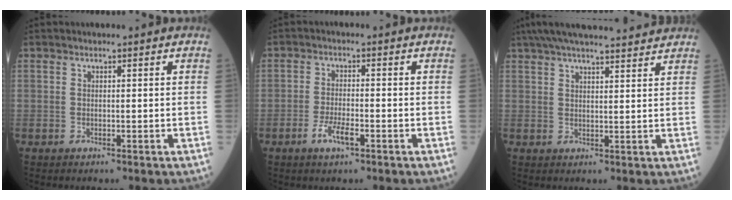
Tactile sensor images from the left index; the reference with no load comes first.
{"total": 3.7, "force": [-2.1, 0.9, 2.9], "torque": [-0.060, -0.004, -0.043]}
{"total": 16.7, "force": [14.8, 1.9, 7.4], "torque": [-0.126, 0.042, 0.212]}